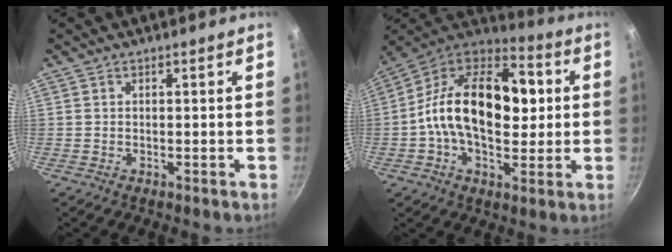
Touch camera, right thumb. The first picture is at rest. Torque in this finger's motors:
{"motor_torque": [2.53, 2.48, 1.35, -1.10, 0.23]}